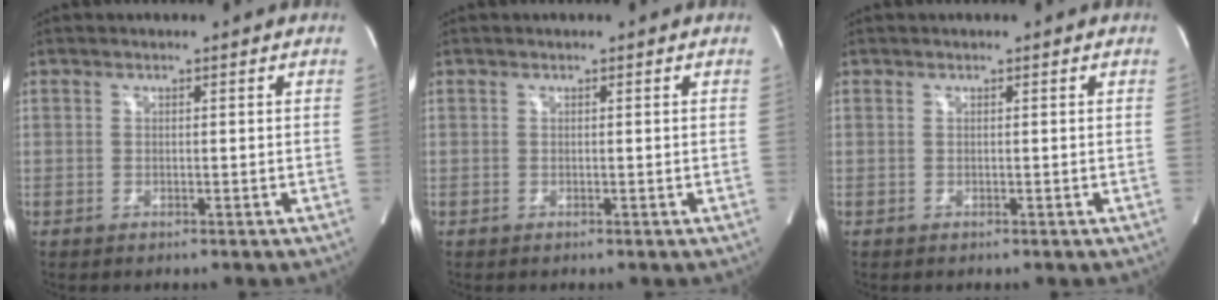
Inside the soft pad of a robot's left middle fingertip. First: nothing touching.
{"total": 0.0}
{"total": 0.0}